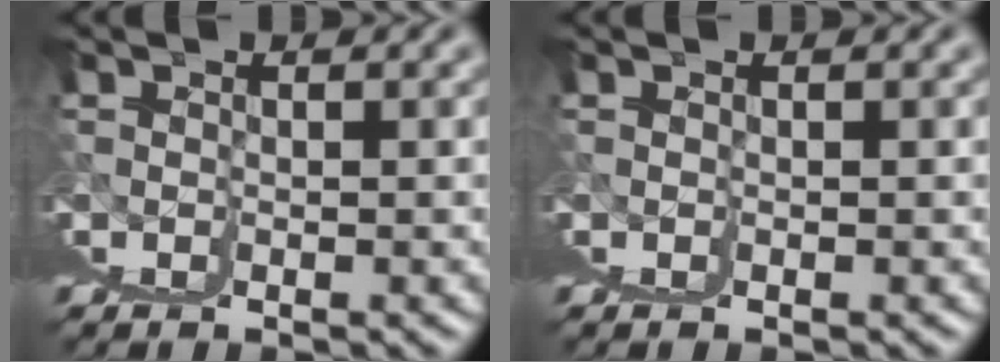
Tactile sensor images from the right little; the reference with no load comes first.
{"total": 0.0}